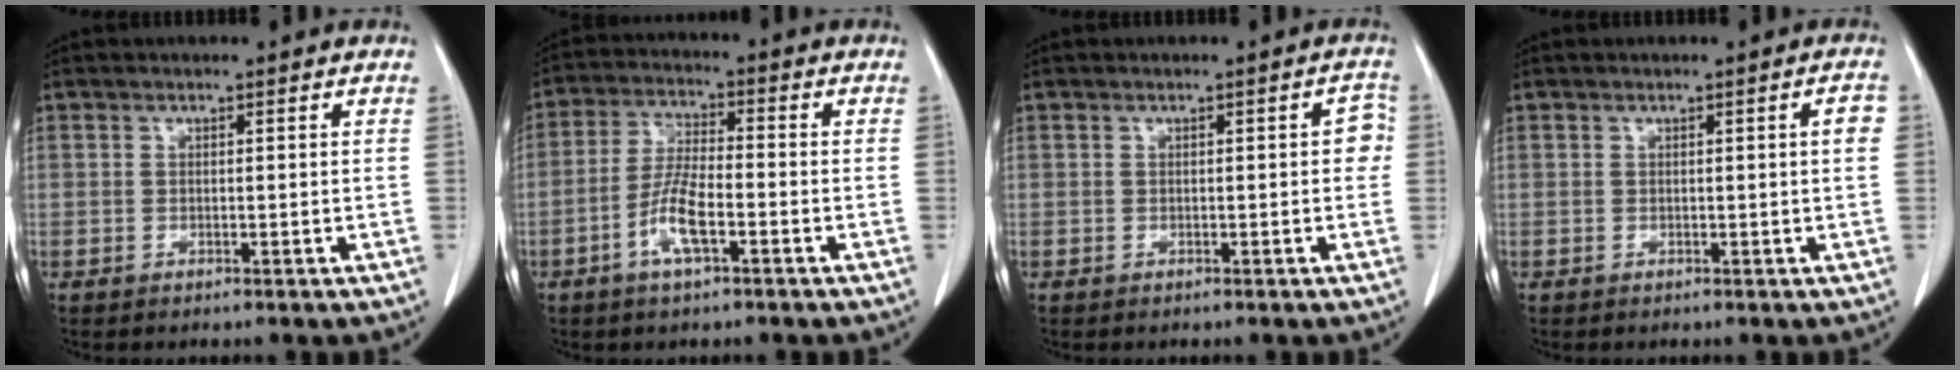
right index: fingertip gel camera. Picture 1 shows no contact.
{"total": 7.0, "force": [-3.0, 1.6, 6.1], "torque": [-0.127, 0.000, -0.061]}
{"total": 2.2, "force": [0.0, 0.9, 2.0], "torque": [-0.010, 0.009, -0.003]}
{"total": 2.0, "force": [0.2, 0.0, 1.9], "torque": [-0.022, 0.005, 0.004]}